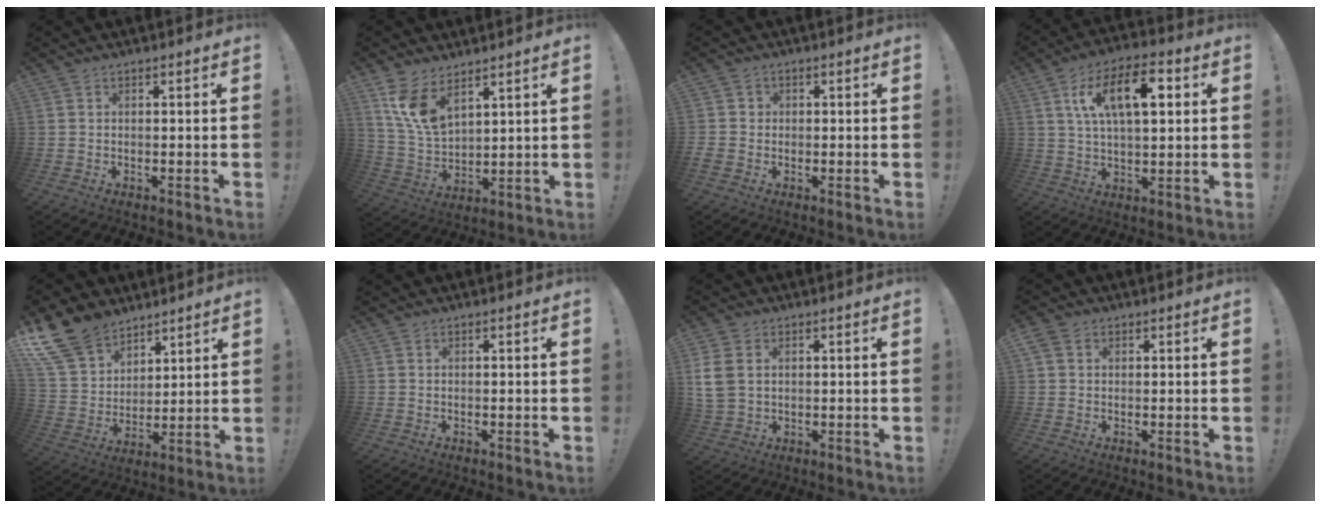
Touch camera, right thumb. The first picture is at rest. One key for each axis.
{"total": 10.7, "fx": 6.9, "fy": 5.4, "fz": 6.1, "tx": -0.124, "ty": -0.035, "tz": 0.135}
{"total": 2.8, "fx": -0.4, "fy": 2.5, "fz": 1.1, "tx": -0.021, "ty": 0.001, "tz": -0.010}
{"total": 14.9, "fx": 4.5, "fy": 7.0, "fz": 12.3, "tx": -0.217, "ty": 0.010, "tz": 0.074}
{"total": 15.8, "fx": 11.4, "fy": 9.6, "fz": 5.3, "tx": -0.113, "ty": -0.073, "tz": 0.223}
{"total": 0.0}
{"total": 6.8, "fx": 2.7, "fy": 4.8, "fz": 3.9, "tx": -0.076, "ty": -0.007, "tz": 0.054}
{"total": 2.7, "fx": 1.2, "fy": 2.0, "fz": 1.4, "tx": -0.029, "ty": 0.003, "tz": 0.024}